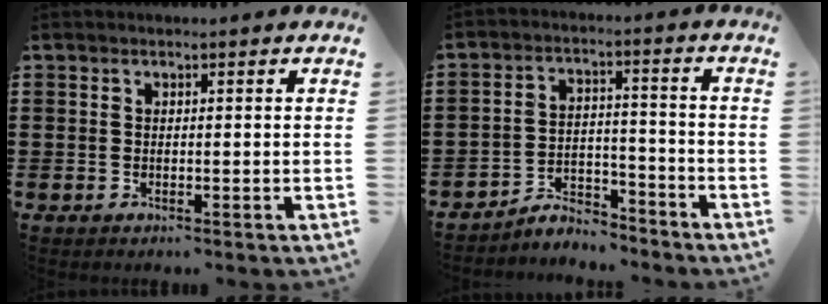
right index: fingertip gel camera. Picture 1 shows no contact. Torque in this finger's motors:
{"motor_torque": [0.71, 1.44, -0.30, -0.21]}